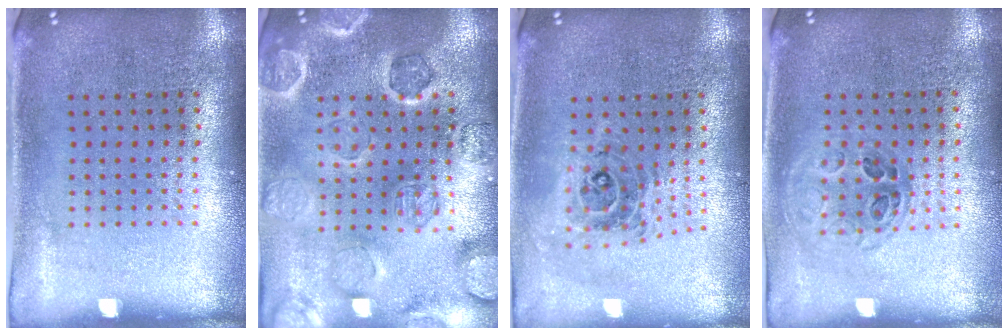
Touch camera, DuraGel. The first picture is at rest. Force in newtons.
{"total": 2.4, "press": 2.4, "slide": 0.2}
{"total": 0.9, "press": 0.8, "slide": 0.2}
{"total": 1.0, "press": 0.9, "slide": 0.3}